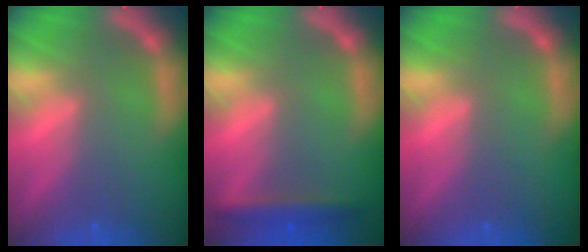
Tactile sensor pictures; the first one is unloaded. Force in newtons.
{"total": 3.0}
{"total": 0.0}